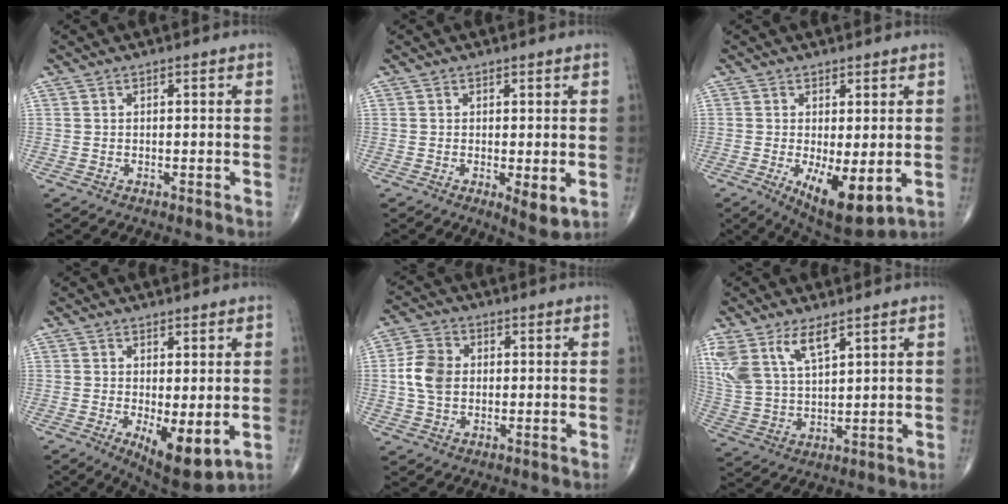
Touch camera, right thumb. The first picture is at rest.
{"total": 3.9, "force": [-0.5, 1.3, 3.6], "torque": [-0.056, -0.015, -0.008]}
{"total": 9.9, "force": [-2.1, 3.8, 8.9], "torque": [-0.137, -0.025, -0.021]}
{"total": 8.6, "force": [-1.5, 3.3, 7.8], "torque": [-0.115, -0.025, -0.013]}
{"total": 7.2, "force": [0.3, 5.4, 4.7], "torque": [-0.086, 0.008, 0.001]}
{"total": 11.0, "force": [6.6, 4.6, 7.4], "torque": [-0.152, -0.017, 0.143]}